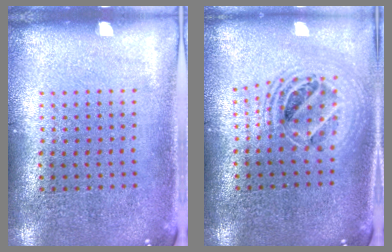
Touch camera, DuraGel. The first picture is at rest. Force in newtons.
{"total": 1.9, "press": 1.6, "slide": 1.1}